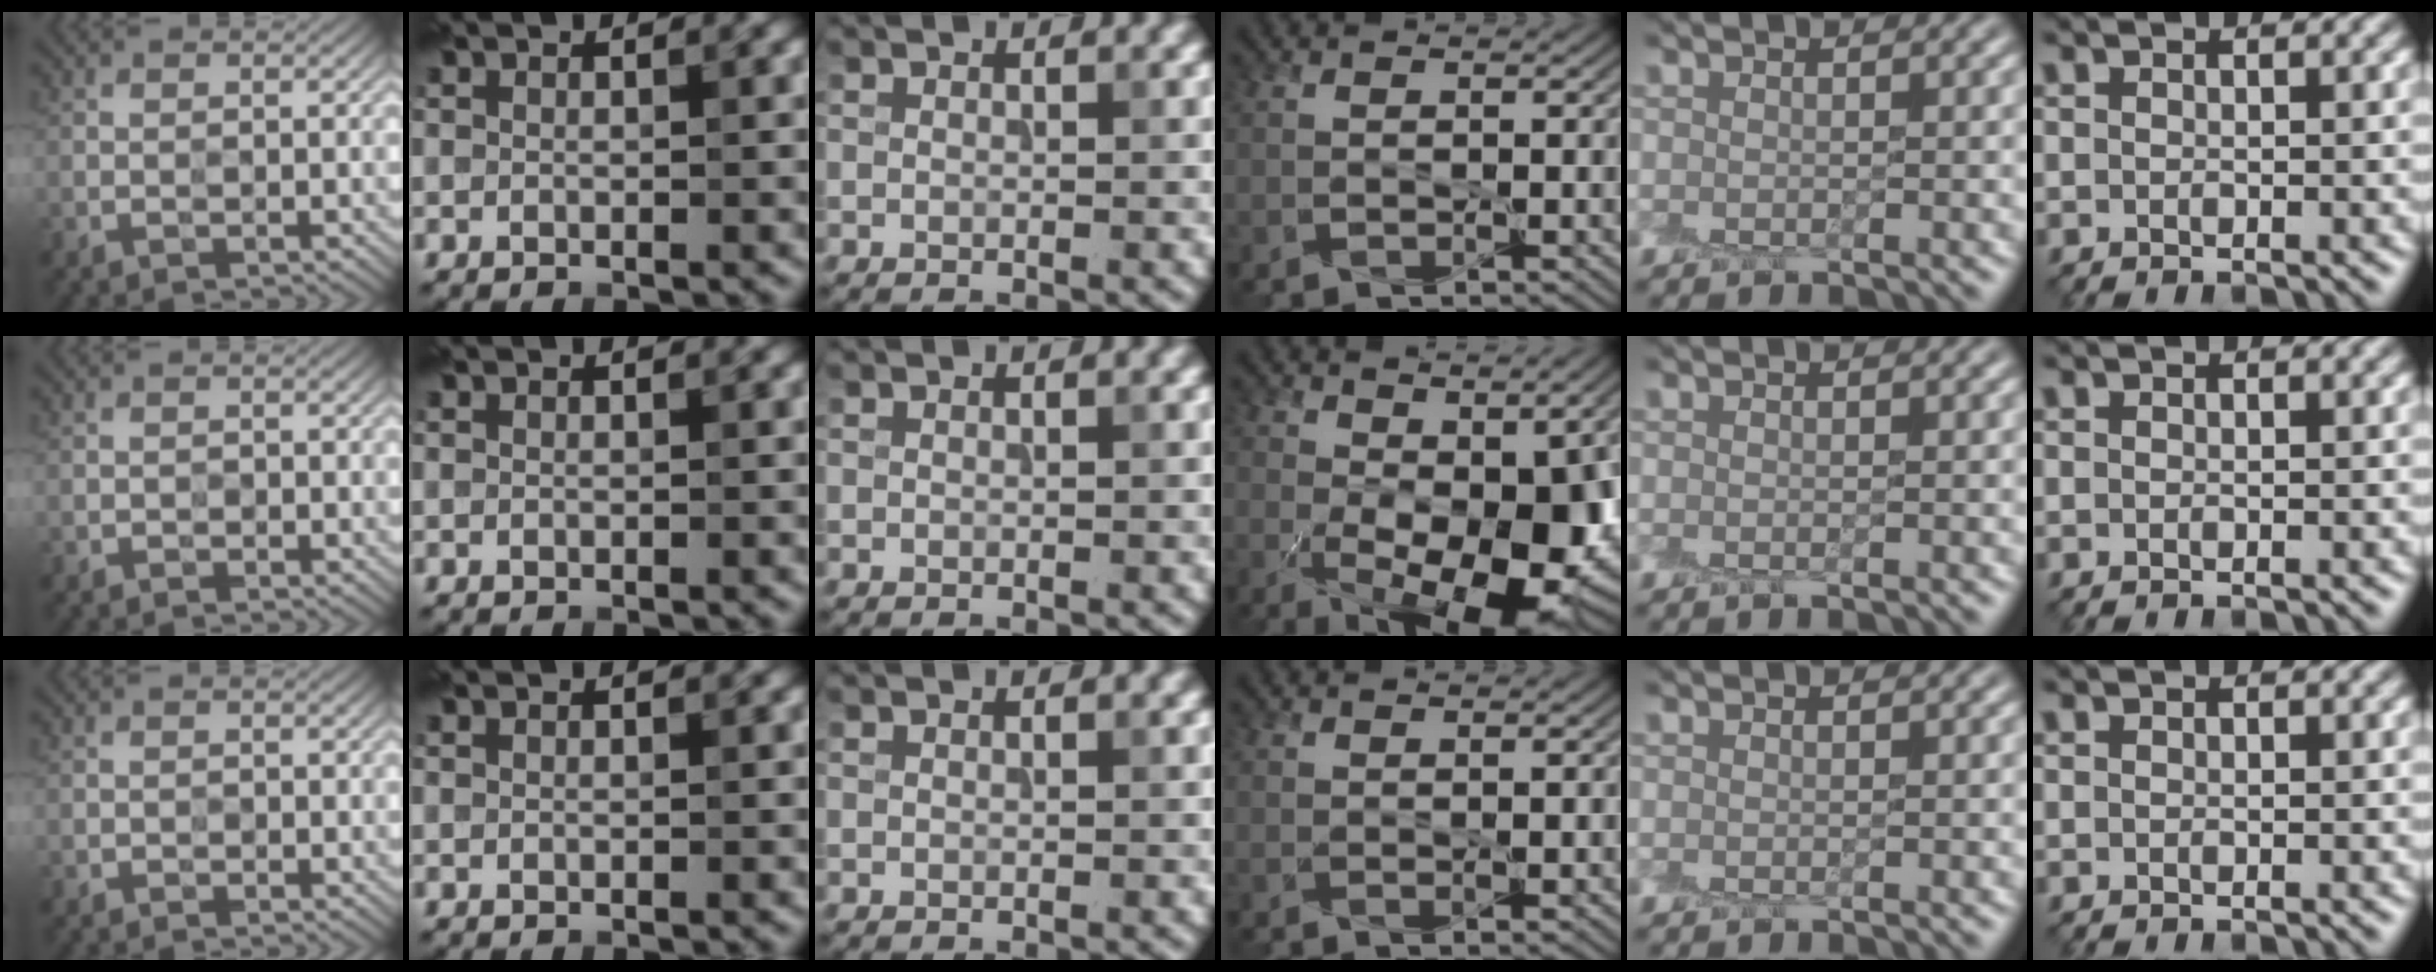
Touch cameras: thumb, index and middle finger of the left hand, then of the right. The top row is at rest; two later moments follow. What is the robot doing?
{"motion": "peel", "object": "cling film"}